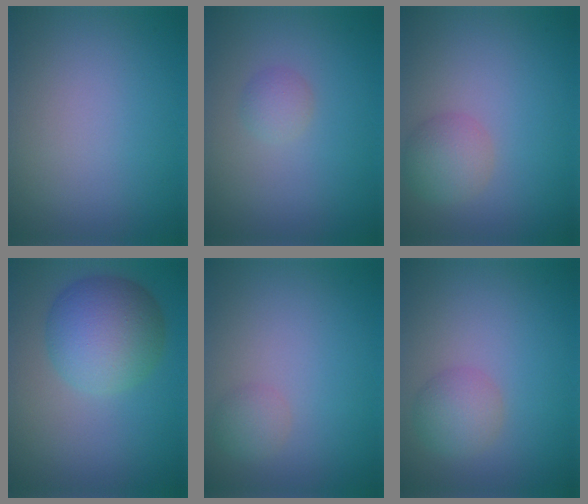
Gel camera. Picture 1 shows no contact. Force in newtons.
{"total": 1.3, "press": 1.3, "slide": 0.1}
{"total": 2.7, "press": 2.7, "slide": 0.1}
{"total": 6.9, "press": 6.9, "slide": 0.3}
{"total": 1.5, "press": 1.5, "slide": 0.1}
{"total": 2.6, "press": 2.6, "slide": 0.1}